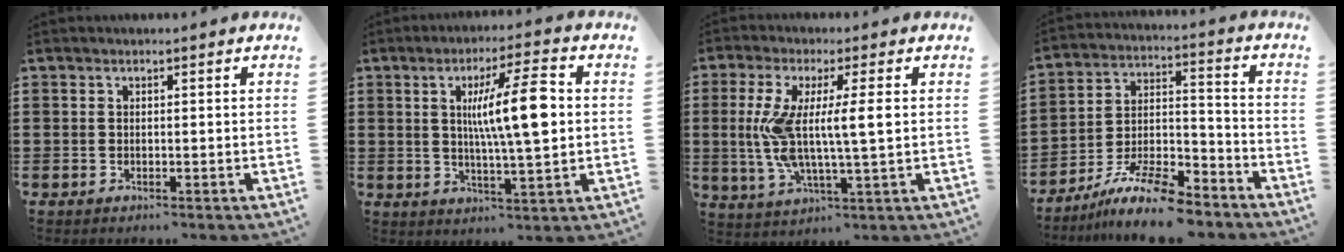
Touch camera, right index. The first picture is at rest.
{"total": 11.0, "force": [1.6, 2.1, 10.7], "torque": [-0.183, 0.003, 0.019]}
{"total": 9.3, "force": [0.9, 1.6, 9.1], "torque": [-0.191, -0.008, 0.006]}
{"total": 11.8, "force": [-9.8, 2.7, 6.1], "torque": [-0.102, 0.037, -0.187]}